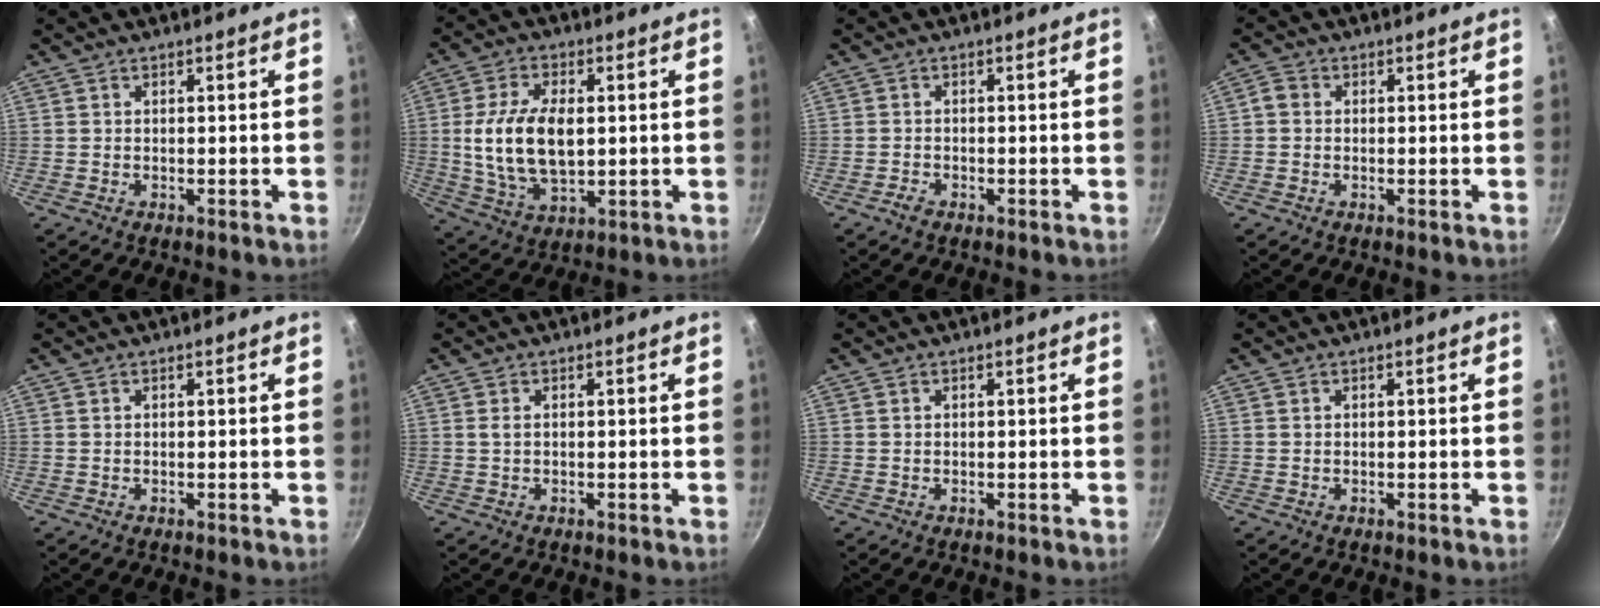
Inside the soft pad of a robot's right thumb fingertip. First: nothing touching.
{"total": 14.0, "force": [0.8, 7.8, 11.6], "torque": [-0.213, -0.002, 0.018]}
{"total": 1.6, "force": [-1.2, 0.8, 0.7], "torque": [-0.015, 0.010, -0.023]}
{"total": 2.0, "force": [-0.2, 1.7, 1.0], "torque": [-0.021, 0.008, -0.011]}
{"total": 0.0}
{"total": 0.8, "force": [0.0, 0.4, 0.7], "torque": [-0.015, 0.002, 0.001]}
{"total": 0.0}
{"total": 0.0}